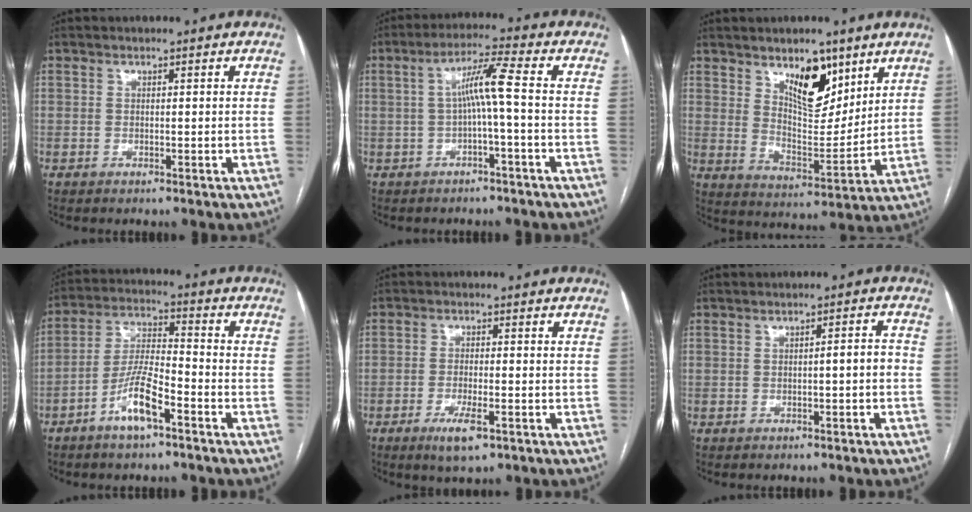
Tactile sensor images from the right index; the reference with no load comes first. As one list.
[{"total": 6.1, "force": [-0.4, -0.6, 6.0], "torque": [-0.108, 0.023, -0.004]}, {"total": 10.1, "force": [6.1, 4.1, 6.9], "torque": [-0.116, -0.007, 0.113]}, {"total": 8.7, "force": [-4.8, 1.7, 7.0], "torque": [-0.146, 0.004, -0.091]}, {"total": 5.0, "force": [-2.6, 1.1, 4.1], "torque": [-0.080, -0.007, -0.042]}, {"total": 2.1, "force": [-0.6, 0.3, 2.0], "torque": [-0.024, 0.005, -0.010]}]